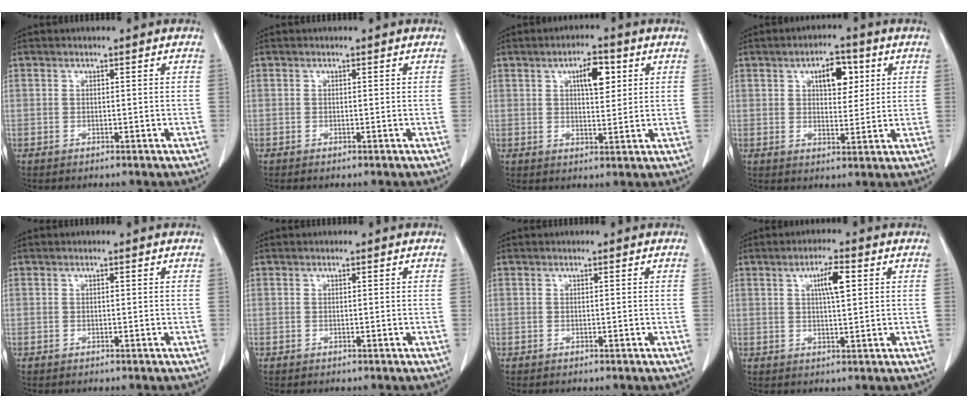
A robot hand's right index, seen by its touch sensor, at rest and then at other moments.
{"total": 0.0}
{"total": 5.7, "force": [2.2, 2.0, 4.8], "torque": [-0.079, 0.006, 0.037]}
{"total": 6.2, "force": [2.5, 3.1, 4.9], "torque": [-0.073, 0.009, 0.039]}
{"total": 0.0}
{"total": 0.0}
{"total": 0.0}
{"total": 4.7, "force": [1.6, 0.8, 4.3], "torque": [-0.076, 0.003, 0.028]}